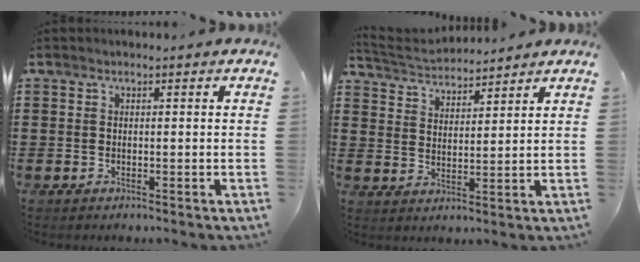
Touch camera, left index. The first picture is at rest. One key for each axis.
{"total": 3.3, "fx": 3.3, "fy": 0.4, "fz": 0.0, "tx": -0.017, "ty": -0.014, "tz": 0.057}